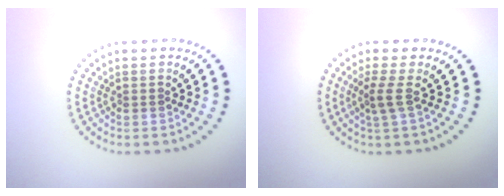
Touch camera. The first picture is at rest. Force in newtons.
{"total": 1.9, "press": 1.2, "slide": 1.4}